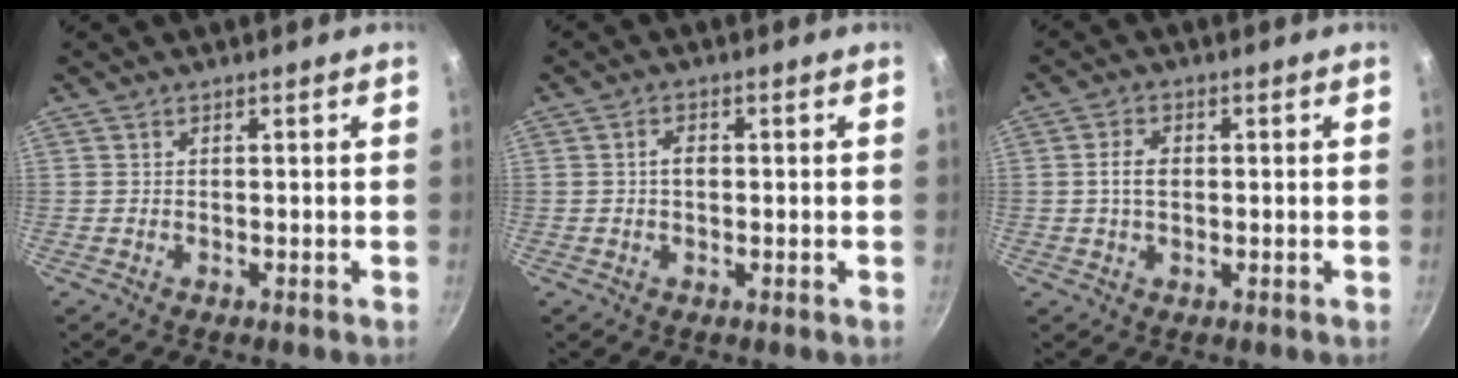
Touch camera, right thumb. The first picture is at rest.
{"total": 2.4, "force": [0.1, 1.5, 1.8], "torque": [-0.025, 0.008, 0.000]}
{"total": 3.9, "force": [0.2, 2.5, 2.9], "torque": [-0.050, 0.008, 0.000]}